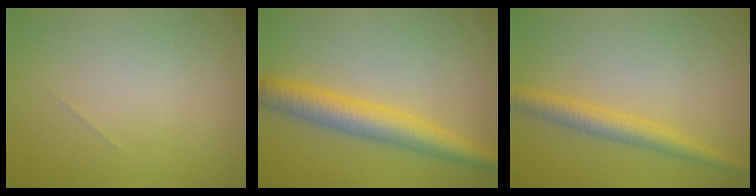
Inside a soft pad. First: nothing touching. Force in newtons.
{"total": 5.0, "press": 5.0, "slide": 0.1}
{"total": 2.8, "press": 2.8, "slide": 0.2}